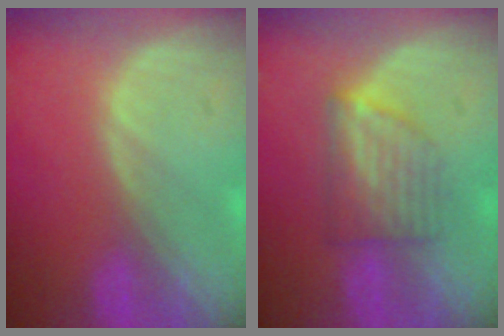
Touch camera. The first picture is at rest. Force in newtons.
{"total": 6.1, "press": 5.5, "slide": 2.7}